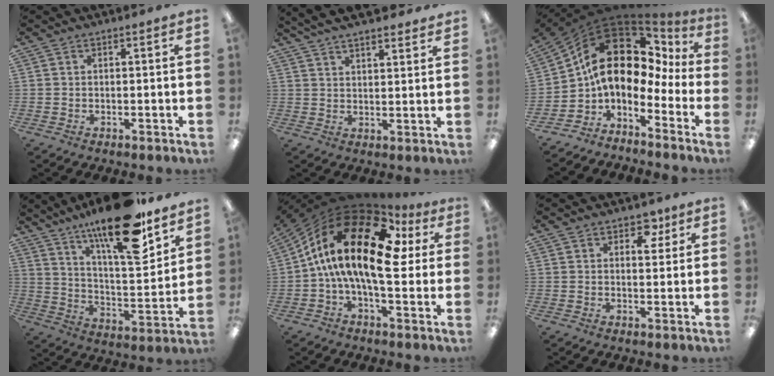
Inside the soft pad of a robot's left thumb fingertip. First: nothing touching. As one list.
[{"total": 5.6, "force": [5.1, 1.2, 2.0], "torque": [-0.044, -0.024, 0.094]}, {"total": 14.0, "force": [4.0, 8.6, 10.3], "torque": [-0.183, -0.029, 0.070]}, {"total": 21.7, "force": [15.7, 6.0, 13.7], "torque": [-0.216, -0.102, 0.258]}, {"total": 22.2, "force": [3.6, 10.2, 19.4], "torque": [-0.395, -0.012, 0.061]}, {"total": 4.8, "force": [2.6, 3.1, 2.6], "torque": [-0.017, -0.006, 0.040]}]